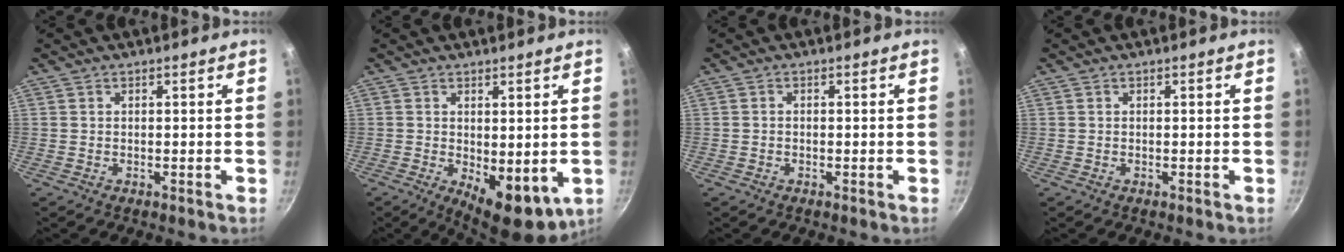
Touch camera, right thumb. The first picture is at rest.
{"total": 9.3, "force": [-1.0, 4.5, 8.1], "torque": [-0.091, -0.011, 0.000]}
{"total": 0.5, "force": [-0.2, 0.4, 0.3], "torque": [-0.008, 0.004, -0.004]}
{"total": 0.0}